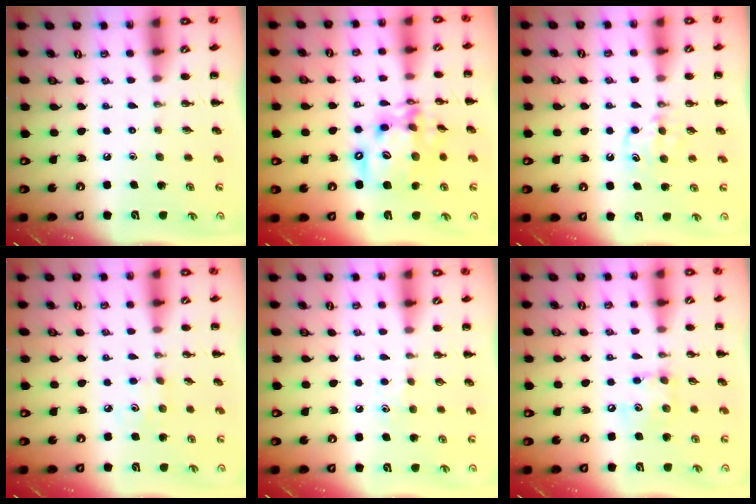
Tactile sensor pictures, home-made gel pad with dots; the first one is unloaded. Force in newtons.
{"total": 15.8, "press": 15.3, "slide": 4.0}
{"total": 6.3, "press": 6.1, "slide": 1.6}
{"total": 4.7, "press": 4.6, "slide": 1.0}
{"total": 4.0, "press": 3.8, "slide": 1.2}
{"total": 8.0, "press": 8.0, "slide": 0.8}